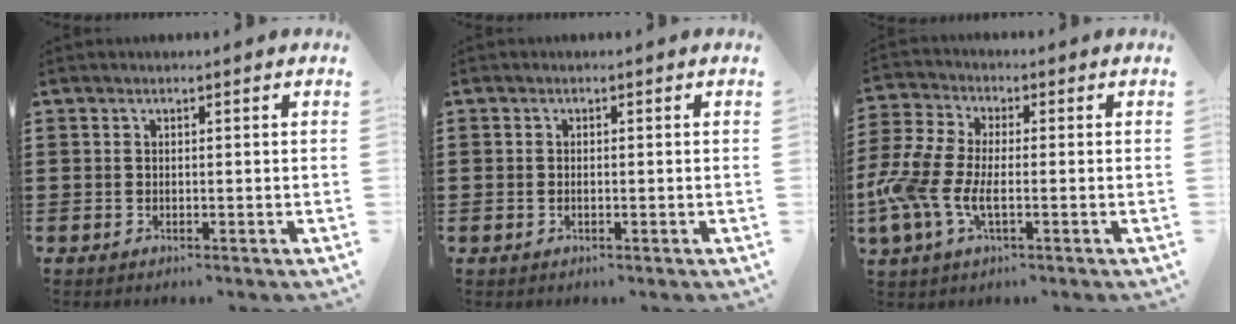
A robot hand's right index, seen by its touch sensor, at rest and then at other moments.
{"total": 0.6, "force": [-0.3, 0.3, 0.4], "torque": [-0.011, -0.004, -0.004]}
{"total": 7.7, "force": [-2.5, 3.6, 6.3], "torque": [-0.179, -0.018, -0.057]}